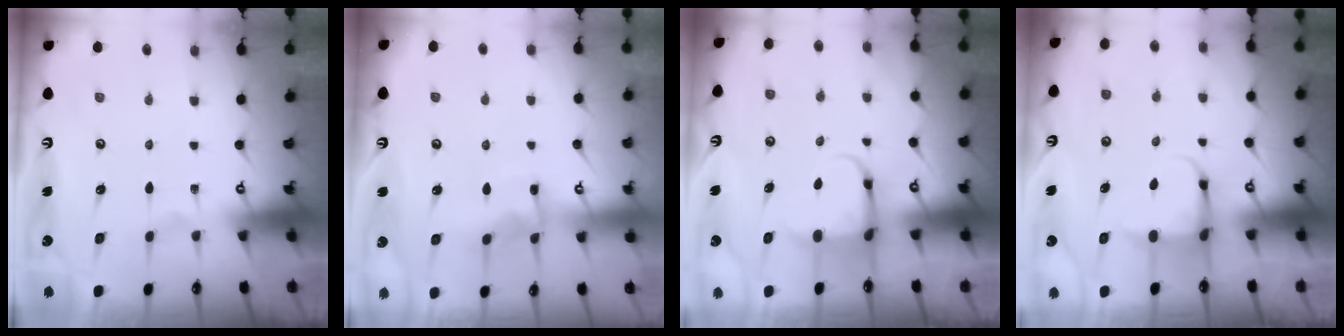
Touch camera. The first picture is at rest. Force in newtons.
{"total": 7.3, "press": 7.2, "slide": 0.6}
{"total": 5.0, "press": 4.9, "slide": 0.8}
{"total": 4.2, "press": 4.1, "slide": 1.0}